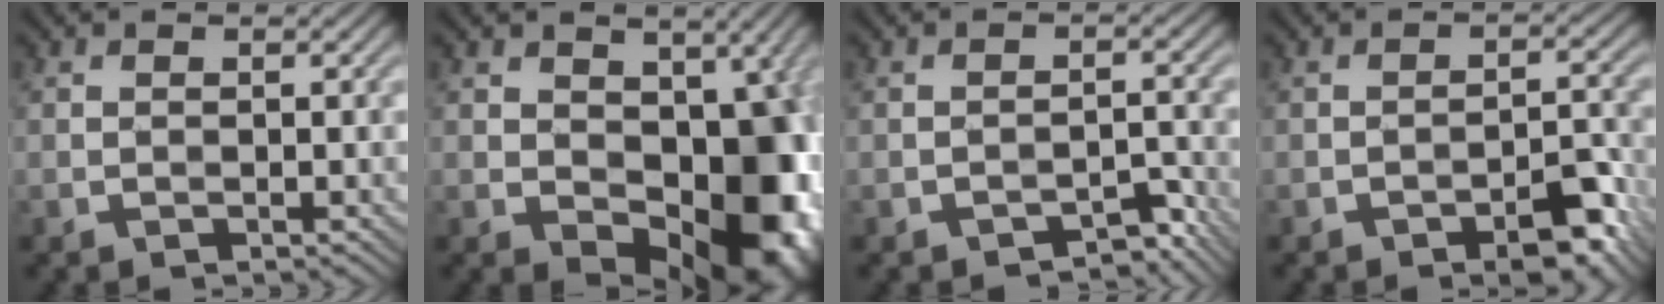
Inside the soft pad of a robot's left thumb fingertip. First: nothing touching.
{"total": 15.3, "force": [-0.8, 9.4, 12.0], "torque": [-0.149, -0.029, 0.001]}
{"total": 3.4, "force": [-2.8, 1.2, 1.4], "torque": [-0.016, 0.008, -0.035]}
{"total": 4.8, "force": [-3.2, 1.7, 3.2], "torque": [-0.037, 0.013, -0.044]}